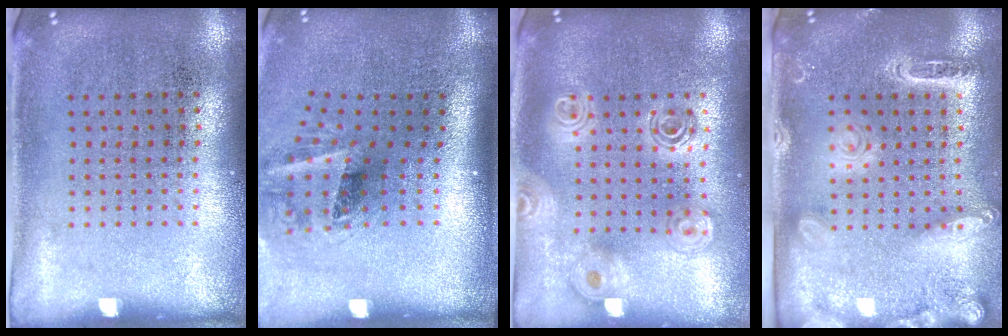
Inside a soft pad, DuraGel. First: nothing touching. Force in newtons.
{"total": 1.9, "press": 1.2, "slide": 1.4}
{"total": 1.8, "press": 1.6, "slide": 0.9}
{"total": 2.3, "press": 2.0, "slide": 1.2}